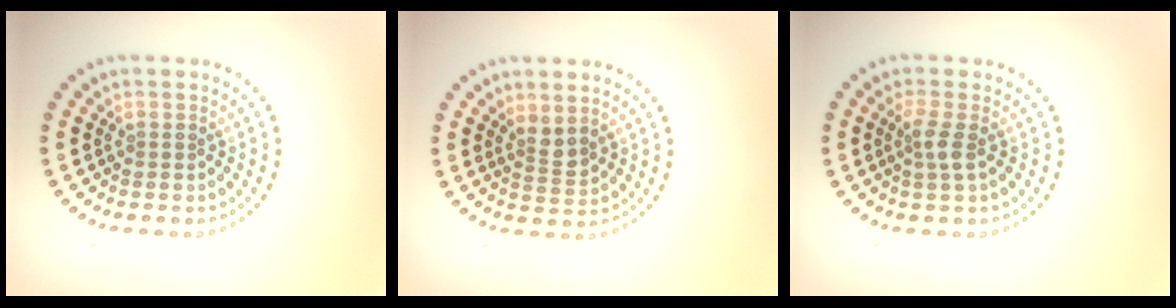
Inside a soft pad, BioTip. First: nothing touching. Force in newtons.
{"total": 1.7, "press": 1.3, "slide": 1.2}
{"total": 1.7, "press": 1.4, "slide": 1.0}